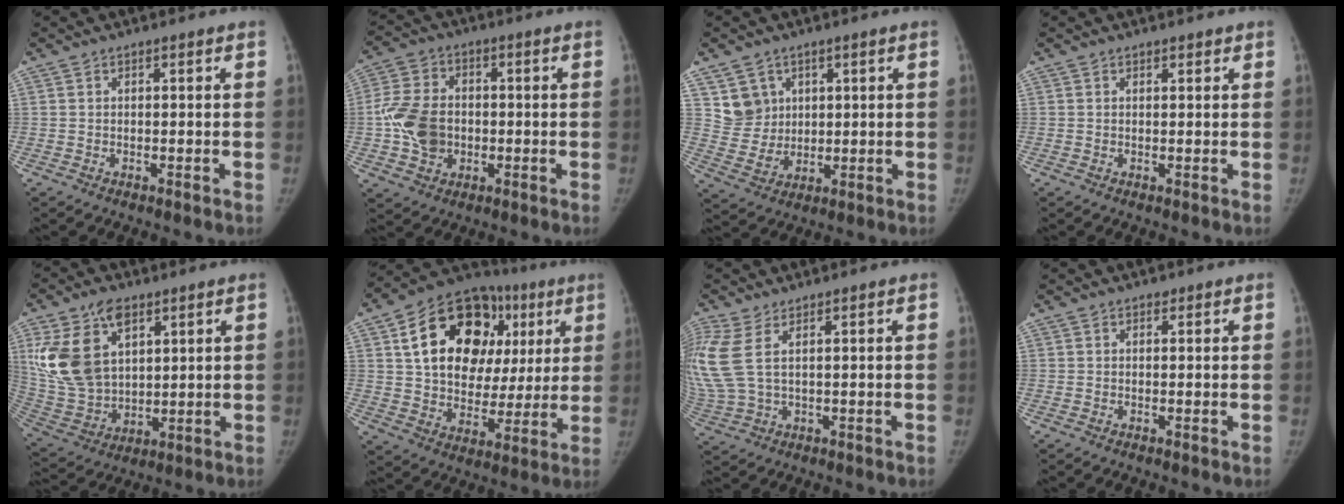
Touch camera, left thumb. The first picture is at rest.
{"total": 11.0, "force": [-1.2, 8.5, 6.9], "torque": [-0.118, 0.012, -0.026]}
{"total": 6.7, "force": [3.0, 5.9, 1.3], "torque": [0.005, -0.026, 0.068]}
{"total": 0.9, "force": [0.7, 0.4, 0.3], "torque": [0.000, -0.004, 0.009]}
{"total": 16.5, "force": [7.0, 10.3, 10.9], "torque": [-0.193, -0.020, 0.152]}
{"total": 24.9, "force": [8.3, 16.9, 16.3], "torque": [-0.203, 0.023, 0.131]}
{"total": 9.9, "force": [3.2, 4.4, 8.3], "torque": [-0.238, 0.000, 0.078]}
{"total": 0.5, "force": [0.4, 0.4, 0.1], "torque": [-0.001, -0.003, 0.004]}